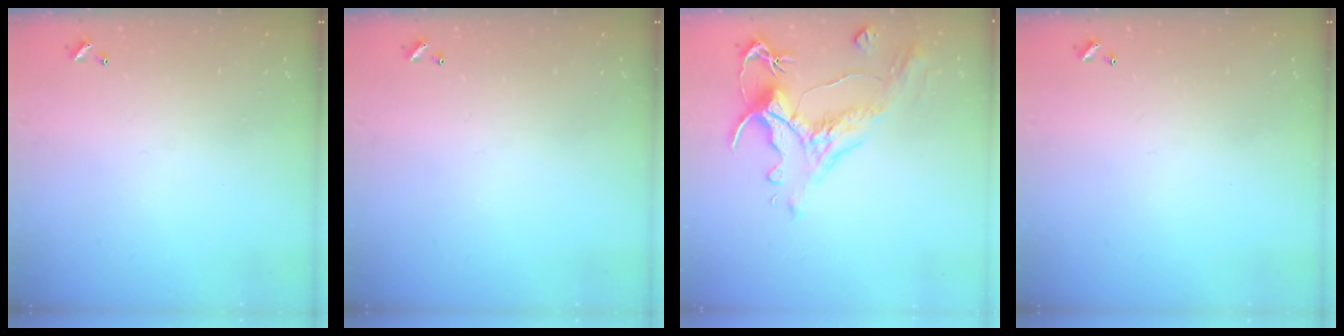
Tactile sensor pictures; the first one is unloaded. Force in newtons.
{"total": 0.0}
{"total": 1.5, "press": 0.3, "slide": 1.5}
{"total": 0.0}